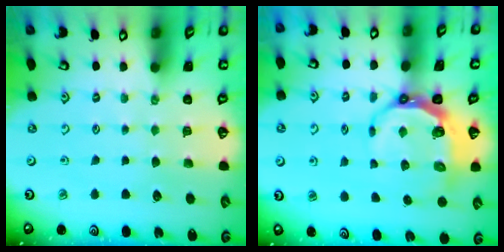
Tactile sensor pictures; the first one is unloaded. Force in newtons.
{"total": 8.1, "press": 7.4, "slide": 3.4}